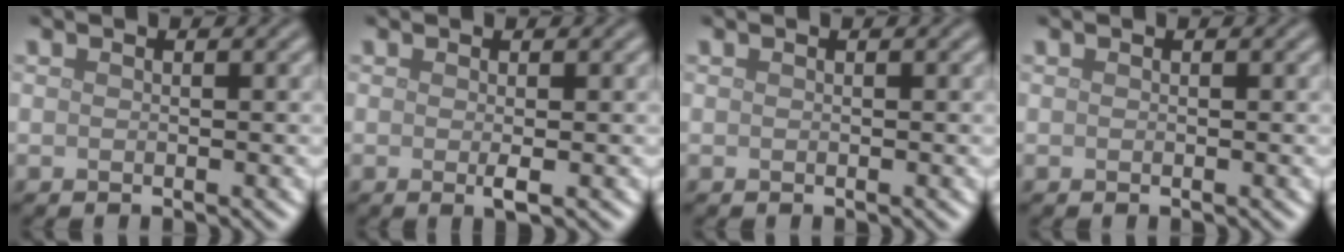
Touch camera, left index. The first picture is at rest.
{"total": 1.1, "force": [-0.1, 0.1, 1.1], "torque": [-0.022, -0.004, -0.003]}
{"total": 0.0}
{"total": 0.0}